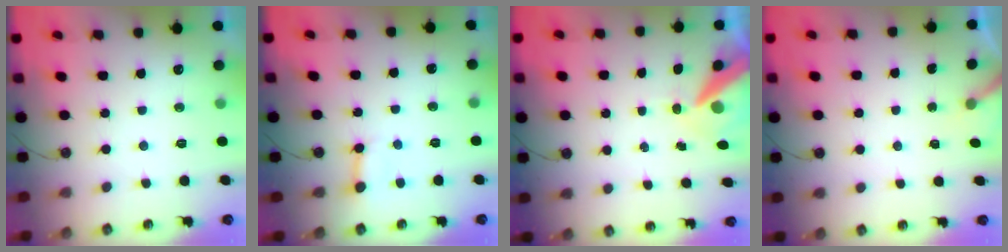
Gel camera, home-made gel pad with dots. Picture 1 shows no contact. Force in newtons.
{"total": 2.8, "press": 2.8, "slide": 0.2}
{"total": 11.7, "press": 11.6, "slide": 1.3}
{"total": 2.3, "press": 2.3, "slide": 0.2}